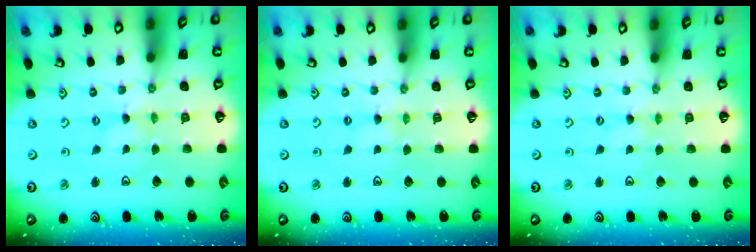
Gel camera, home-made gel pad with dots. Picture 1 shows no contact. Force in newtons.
{"total": 0.9, "press": 0.8, "slide": 0.2}
{"total": 0.0}